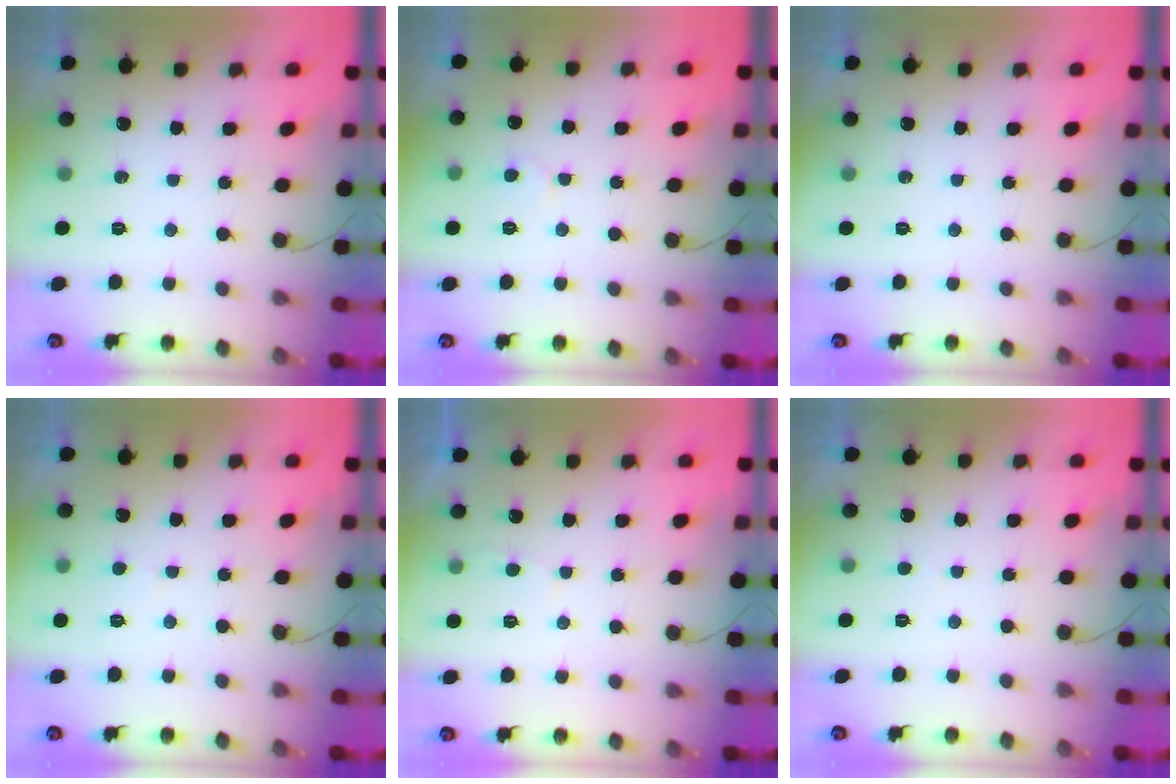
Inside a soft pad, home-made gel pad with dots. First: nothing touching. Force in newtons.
{"total": 3.2, "press": 3.1, "slide": 0.3}
{"total": 0.0}
{"total": 3.0, "press": 3.0, "slide": 0.3}
{"total": 1.9, "press": 1.9, "slide": 0.3}
{"total": 1.4, "press": 1.4, "slide": 0.2}